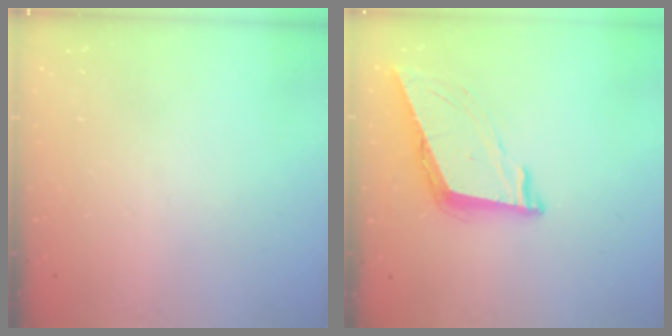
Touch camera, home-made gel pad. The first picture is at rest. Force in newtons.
{"total": 8.9, "press": 8.5, "slide": 2.7}